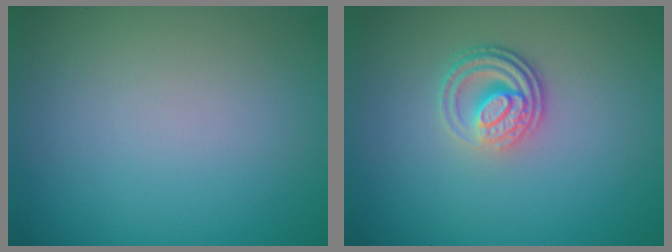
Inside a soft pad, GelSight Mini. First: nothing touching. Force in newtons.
{"total": 3.6, "press": 2.7, "slide": 2.4}